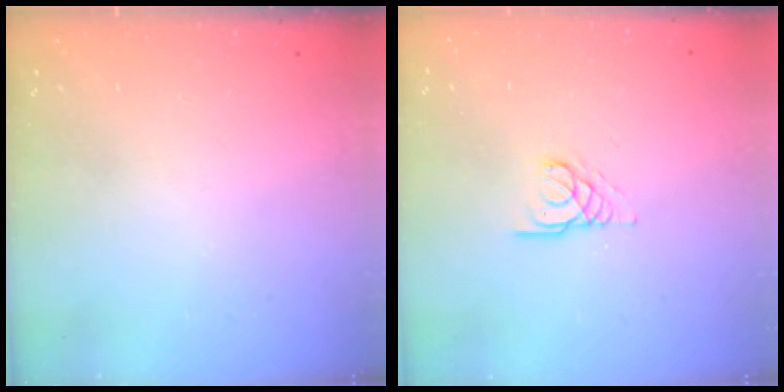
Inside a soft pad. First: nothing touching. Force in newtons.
{"total": 3.1, "press": 3.1, "slide": 0.2}